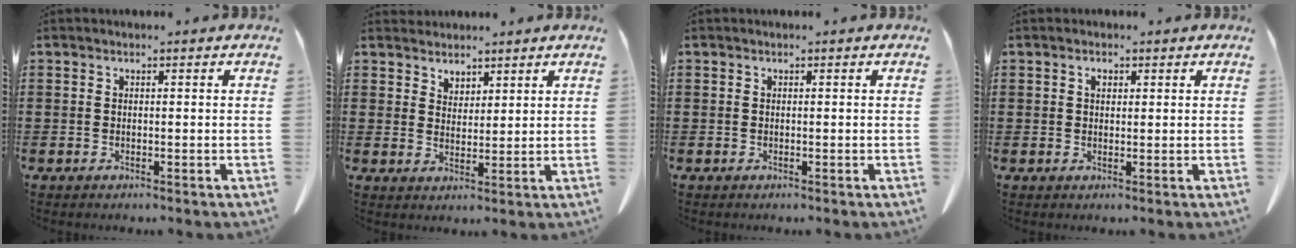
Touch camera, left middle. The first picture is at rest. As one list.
[{"total": 3.4, "force": [3.0, 1.6, -0.2], "torque": [-0.007, -0.001, 0.058]}, {"total": 0.0}, {"total": 1.3, "force": [0.7, 0.8, 0.8], "torque": [-0.009, 0.002, 0.010]}]